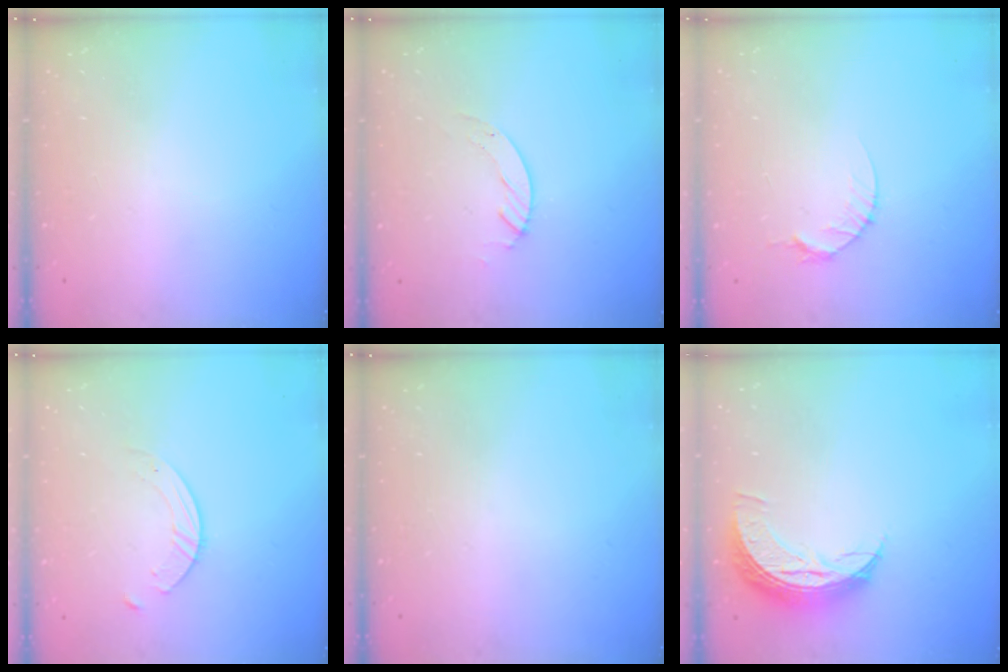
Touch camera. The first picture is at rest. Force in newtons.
{"total": 2.7, "press": 2.7, "slide": 0.2}
{"total": 4.7, "press": 4.7, "slide": 0.6}
{"total": 1.4, "press": 1.4, "slide": 0.2}
{"total": 0.0}
{"total": 8.7, "press": 8.7, "slide": 0.7}